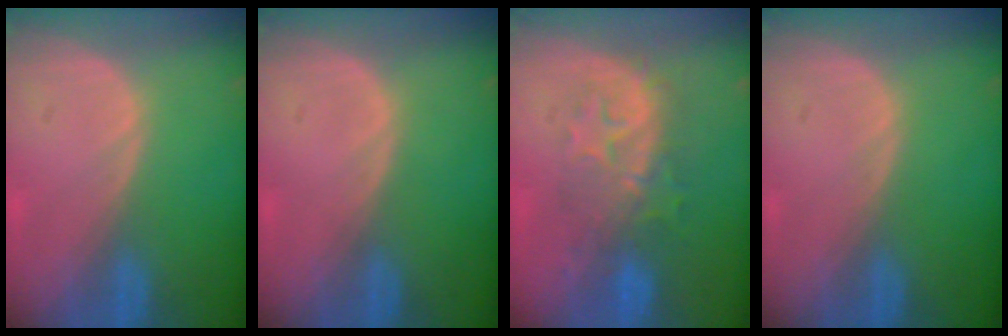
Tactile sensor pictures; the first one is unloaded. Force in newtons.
{"total": 0.0}
{"total": 7.9, "press": 7.7, "slide": 1.7}
{"total": 0.0}